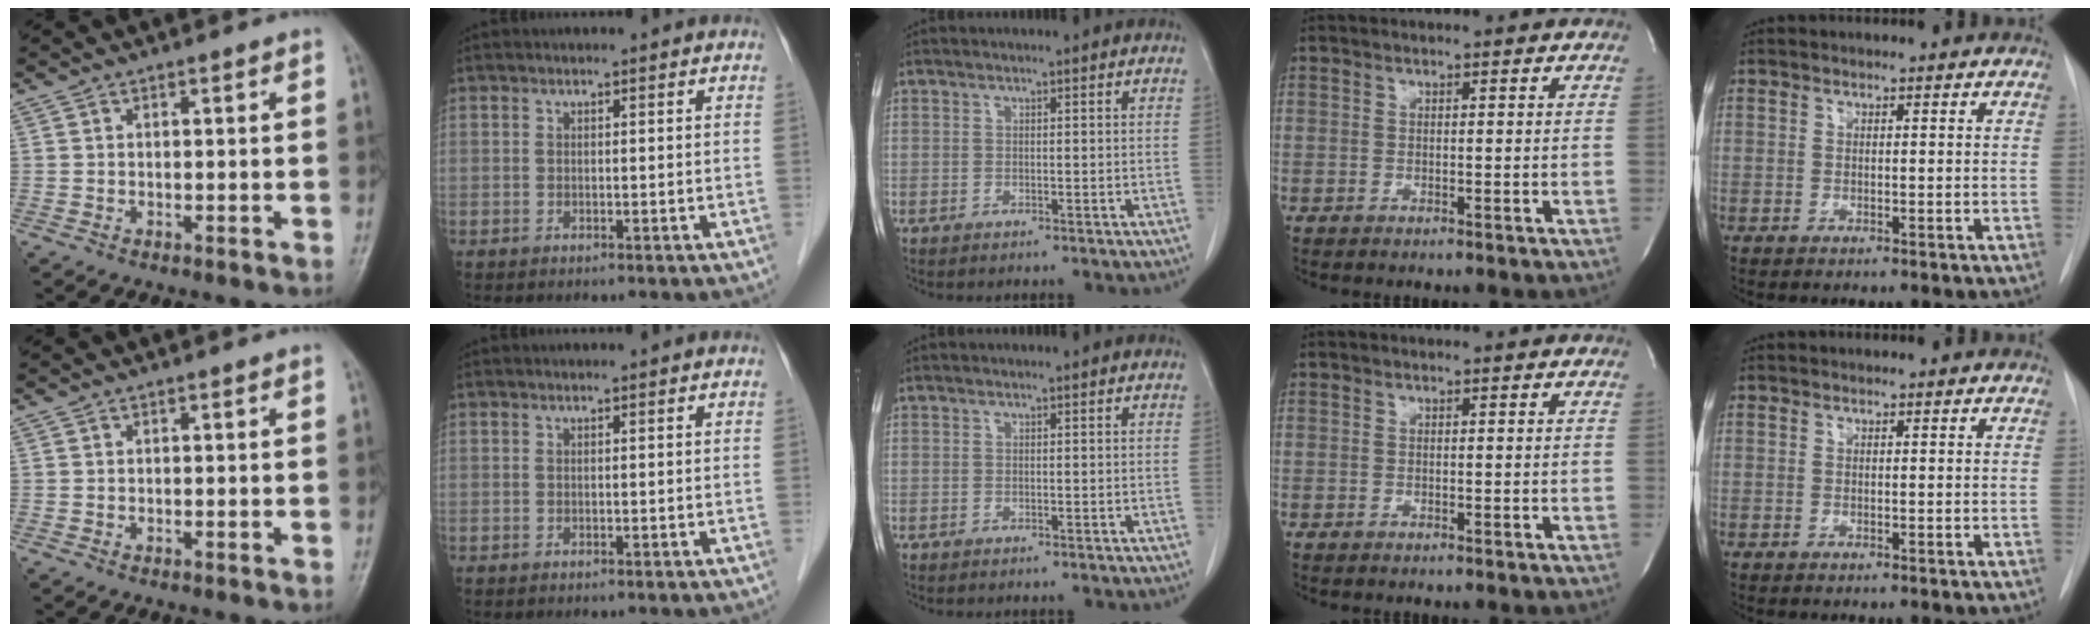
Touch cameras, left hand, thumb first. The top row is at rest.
{}